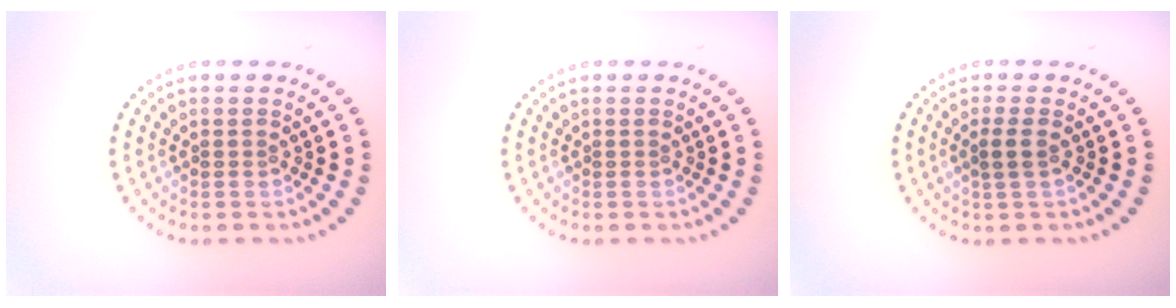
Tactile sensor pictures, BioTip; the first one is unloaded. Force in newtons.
{"total": 0.0}
{"total": 1.3, "press": 1.1, "slide": 0.6}